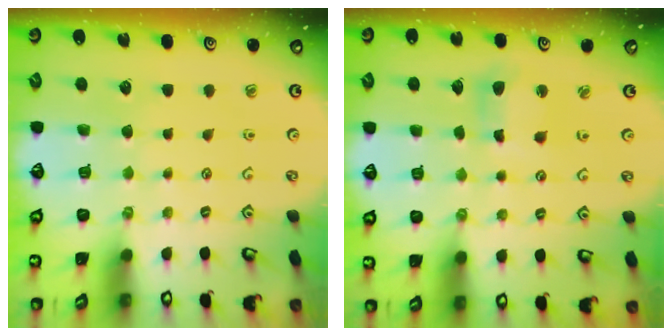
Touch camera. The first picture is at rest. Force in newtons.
{"total": 6.2, "press": 6.1, "slide": 0.8}